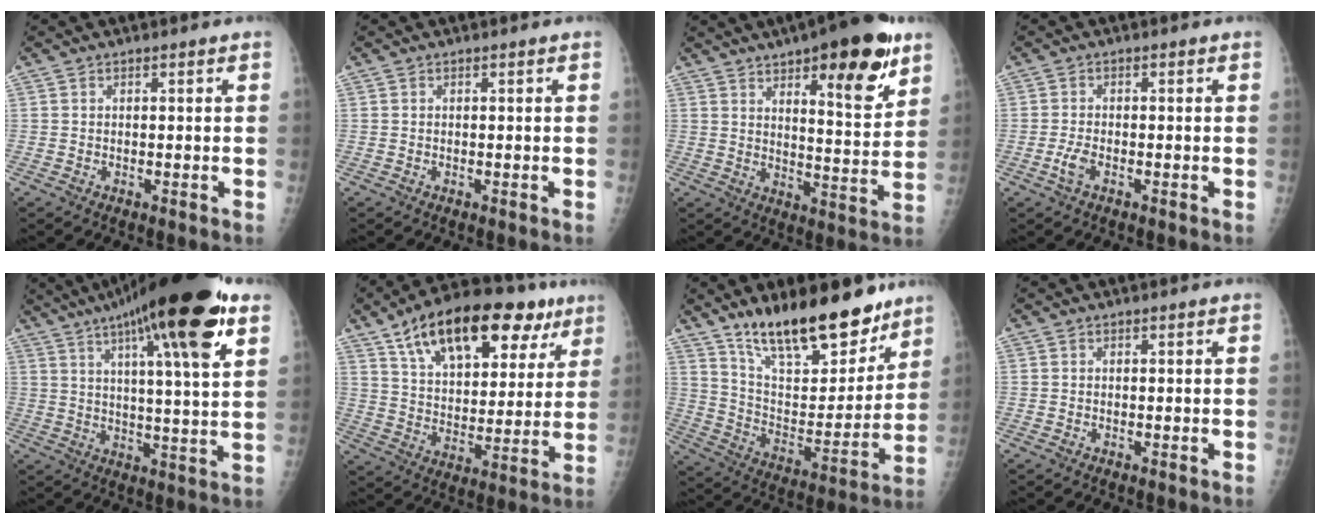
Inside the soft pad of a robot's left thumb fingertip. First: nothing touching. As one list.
[{"total": 0.0}, {"total": 18.3, "force": [10.2, 5.8, 14.0], "torque": [-0.163, -0.053, 0.147]}, {"total": 2.4, "force": [-1.1, 1.1, 1.9], "torque": [-0.044, 0.003, -0.023]}, {"total": 22.7, "force": [12.0, 4.0, 18.8], "torque": [-0.290, -0.016, 0.180]}, {"total": 25.1, "force": [14.0, 12.3, 16.8], "torque": [-0.228, -0.010, 0.224]}, {"total": 22.0, "force": [16.3, 8.0, 12.5], "torque": [-0.153, -0.093, 0.274]}, {"total": 0.0}]